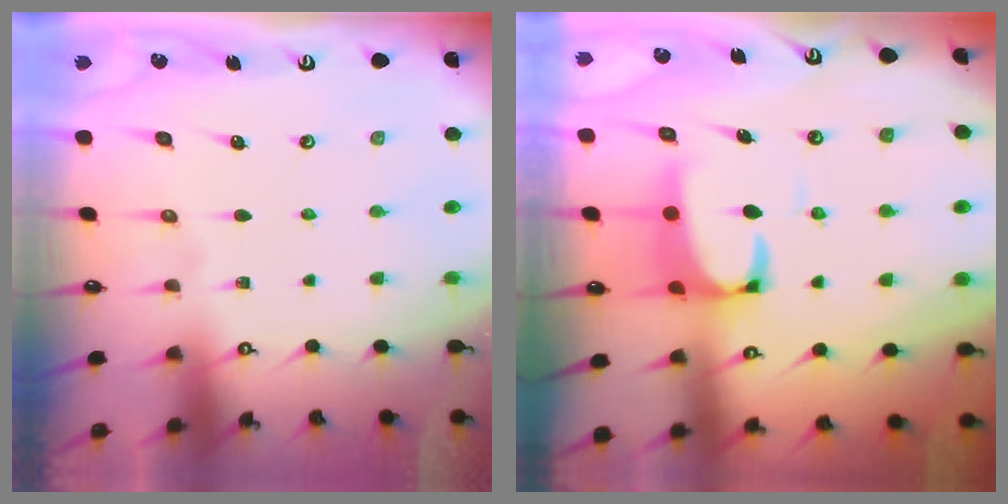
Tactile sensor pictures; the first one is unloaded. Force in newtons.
{"total": 3.6, "press": 3.4, "slide": 1.0}